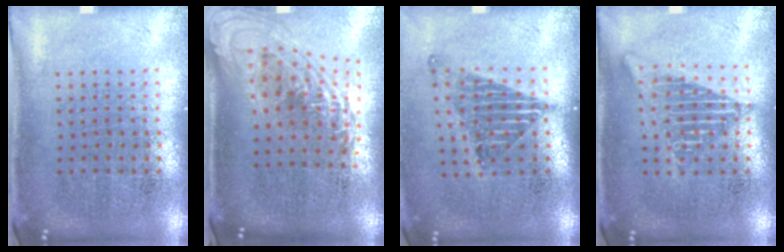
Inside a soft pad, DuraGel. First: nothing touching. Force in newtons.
{"total": 2.2, "press": 1.6, "slide": 1.5}
{"total": 1.4, "press": 1.1, "slide": 0.9}
{"total": 1.7, "press": 1.7, "slide": 0.2}